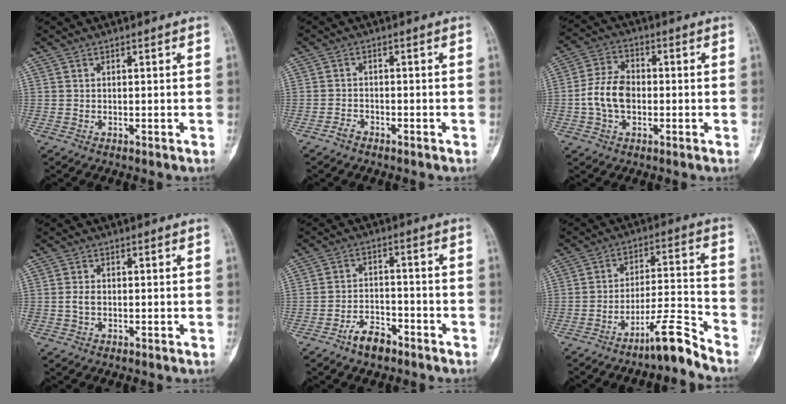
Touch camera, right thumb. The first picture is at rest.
{"total": 1.7, "force": [-1.5, 0.7, 0.5], "torque": [-0.011, 0.009, -0.030]}
{"total": 8.8, "force": [-1.2, 5.9, 6.4], "torque": [-0.112, 0.021, -0.029]}
{"total": 1.9, "force": [-0.3, 1.2, 1.4], "torque": [-0.024, 0.003, -0.007]}
{"total": 6.1, "force": [-4.4, 2.9, 3.0], "torque": [-0.042, 0.034, -0.077]}
{"total": 8.9, "force": [-7.3, 0.3, 5.0], "torque": [-0.082, 0.078, -0.128]}